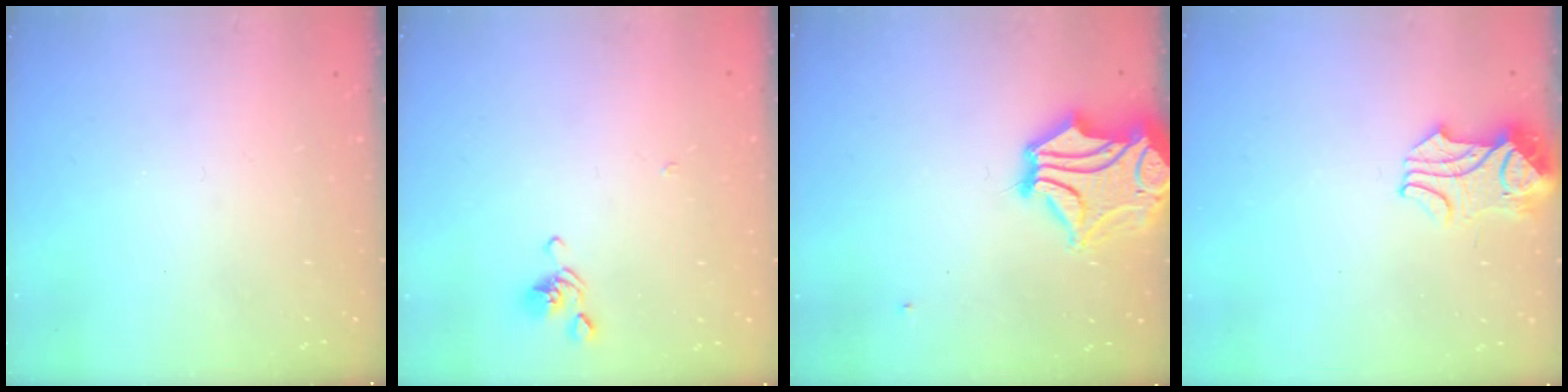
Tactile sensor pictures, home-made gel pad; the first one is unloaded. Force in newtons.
{"total": 2.6, "press": 2.6, "slide": 0.6}
{"total": 6.1, "press": 5.7, "slide": 2.2}
{"total": 2.2, "press": 2.1, "slide": 0.5}